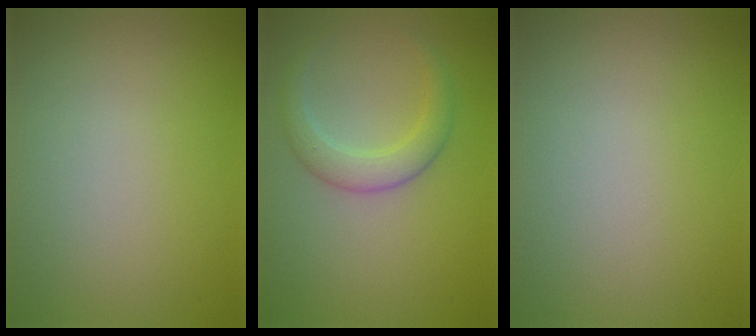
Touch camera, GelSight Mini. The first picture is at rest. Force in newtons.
{"total": 2.9, "press": 2.9, "slide": 0.3}
{"total": 0.0}